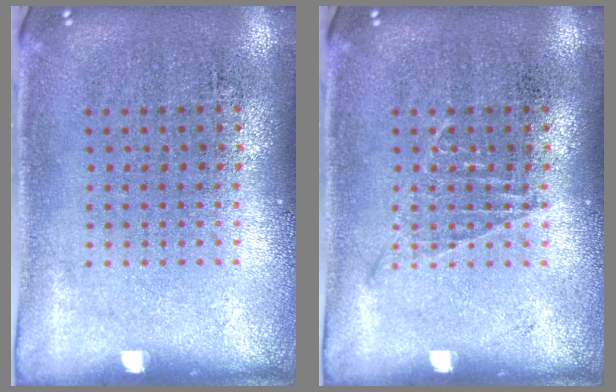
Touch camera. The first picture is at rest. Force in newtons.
{"total": 0.7, "press": 0.7, "slide": 0.1}